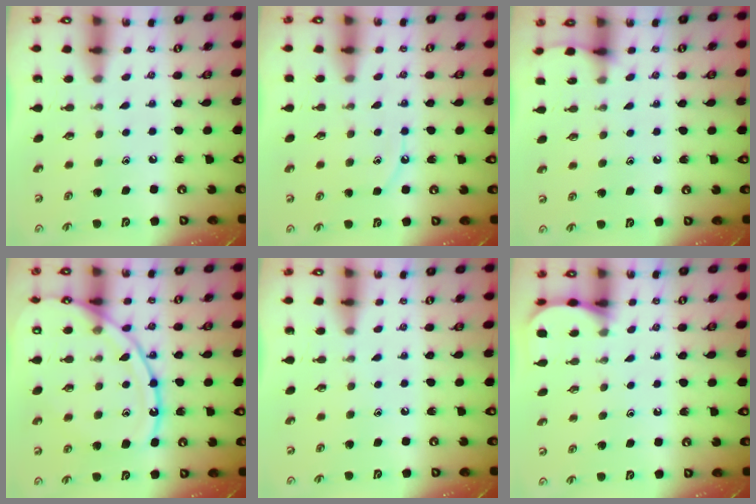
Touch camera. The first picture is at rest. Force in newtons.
{"total": 5.6, "press": 5.5, "slide": 0.6}
{"total": 5.5, "press": 5.5, "slide": 0.7}
{"total": 15.9, "press": 15.8, "slide": 1.5}
{"total": 0.0}
{"total": 3.6, "press": 3.6, "slide": 0.3}